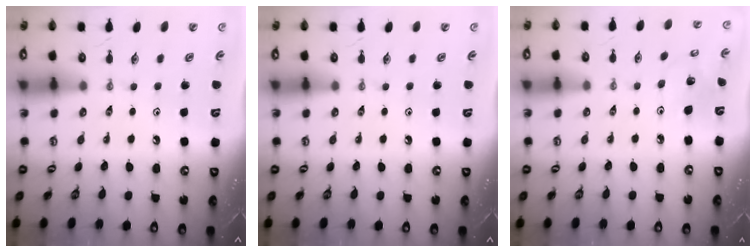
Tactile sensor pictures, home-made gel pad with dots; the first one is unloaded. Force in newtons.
{"total": 0.0}
{"total": 4.1, "press": 4.1, "slide": 0.3}